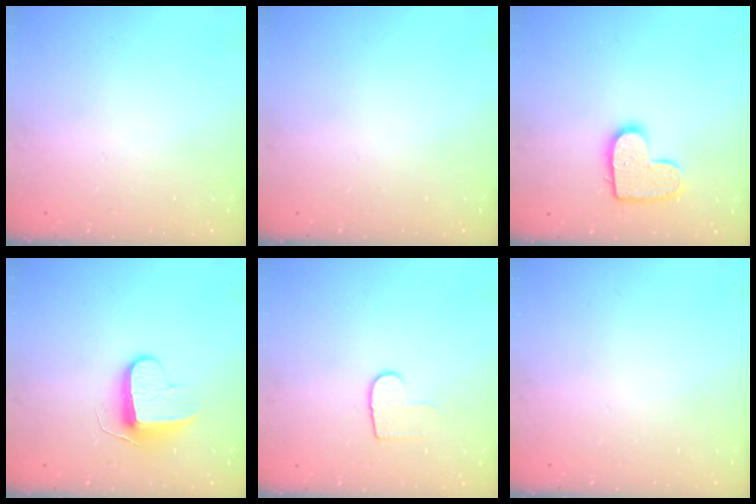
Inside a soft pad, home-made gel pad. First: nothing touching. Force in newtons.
{"total": 0.0}
{"total": 12.0, "press": 12.0, "slide": 0.8}
{"total": 9.1, "press": 9.1, "slide": 0.0}
{"total": 6.3, "press": 6.3, "slide": 0.4}
{"total": 0.0}